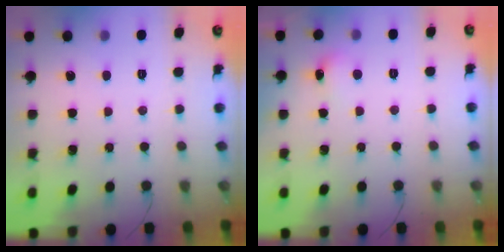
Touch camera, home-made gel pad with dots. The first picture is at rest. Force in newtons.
{"total": 5.9, "press": 5.6, "slide": 1.6}